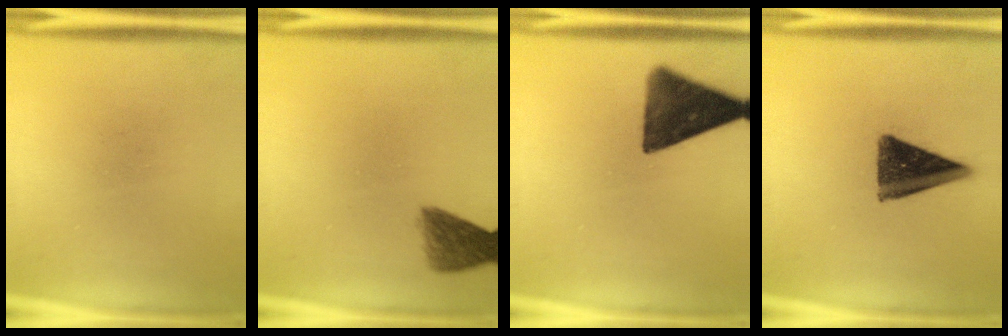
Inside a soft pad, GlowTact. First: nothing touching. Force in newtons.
{"total": 4.6}
{"total": 12.6}
{"total": 12.2}